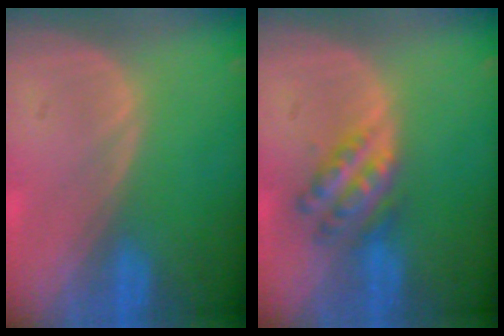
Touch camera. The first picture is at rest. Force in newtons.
{"total": 5.9, "press": 5.2, "slide": 2.8}